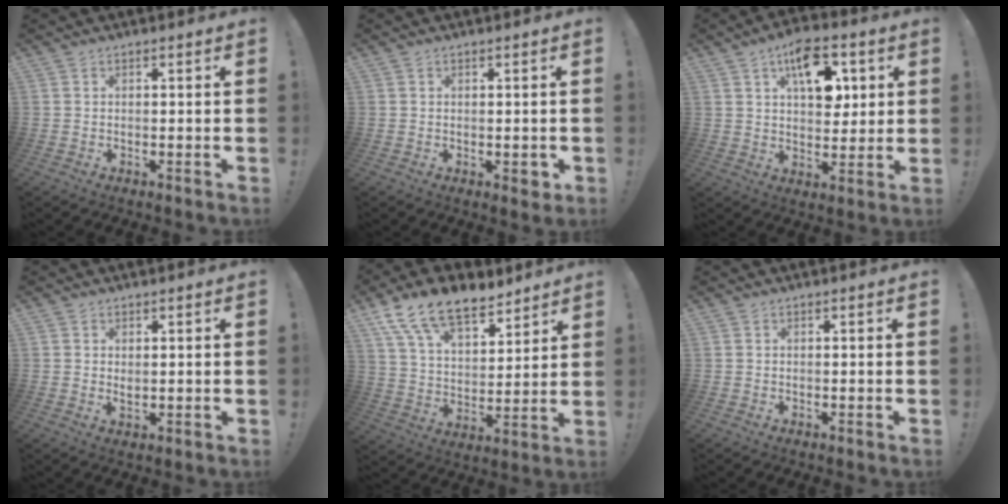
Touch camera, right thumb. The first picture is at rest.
{"total": 2.2, "force": [-0.1, 1.2, 1.9], "torque": [-0.013, -0.002, -0.002]}
{"total": 14.0, "force": [5.8, 8.0, 9.9], "torque": [-0.133, -0.011, 0.102]}
{"total": 1.4, "force": [0.7, 0.9, 0.8], "torque": [-0.008, -0.002, 0.012]}
{"total": 16.6, "force": [11.8, 7.9, 8.5], "torque": [-0.152, -0.078, 0.217]}
{"total": 0.0}